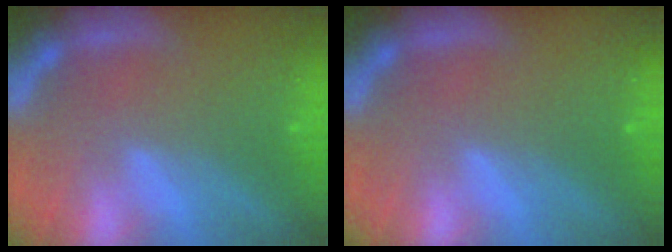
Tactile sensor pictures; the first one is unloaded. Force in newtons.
{"total": 0.0}